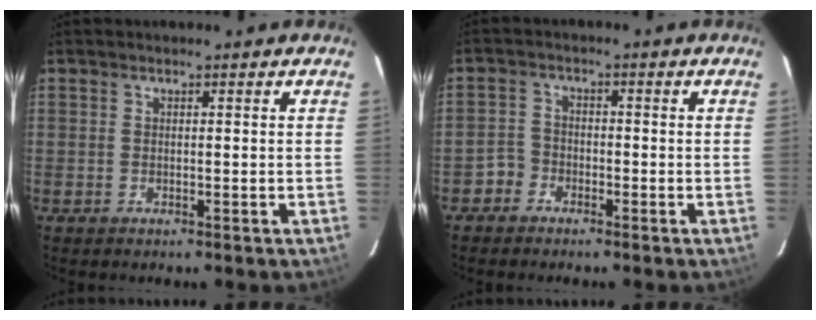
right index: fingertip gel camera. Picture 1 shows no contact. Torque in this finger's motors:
{"motor_torque": [-0.22, -0.17, -0.14, -0.11]}